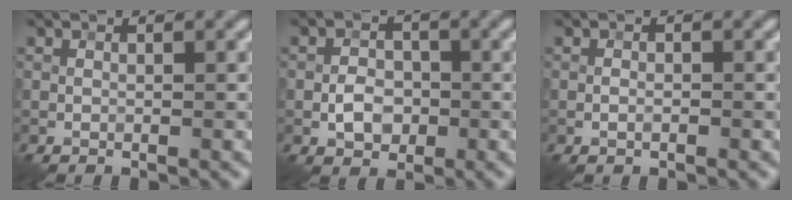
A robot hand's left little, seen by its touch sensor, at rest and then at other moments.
{"total": 2.8, "force": [-0.8, 2.1, 1.7], "torque": [-0.024, 0.001, -0.017]}
{"total": 1.0, "force": [-0.3, 0.6, 0.7], "torque": [-0.002, 0.002, -0.007]}